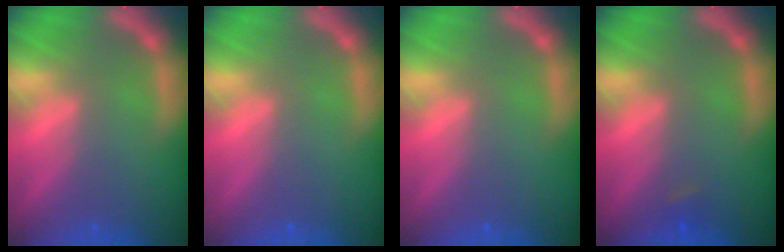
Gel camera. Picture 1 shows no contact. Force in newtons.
{"total": 0.0}
{"total": 0.0}
{"total": 0.9}